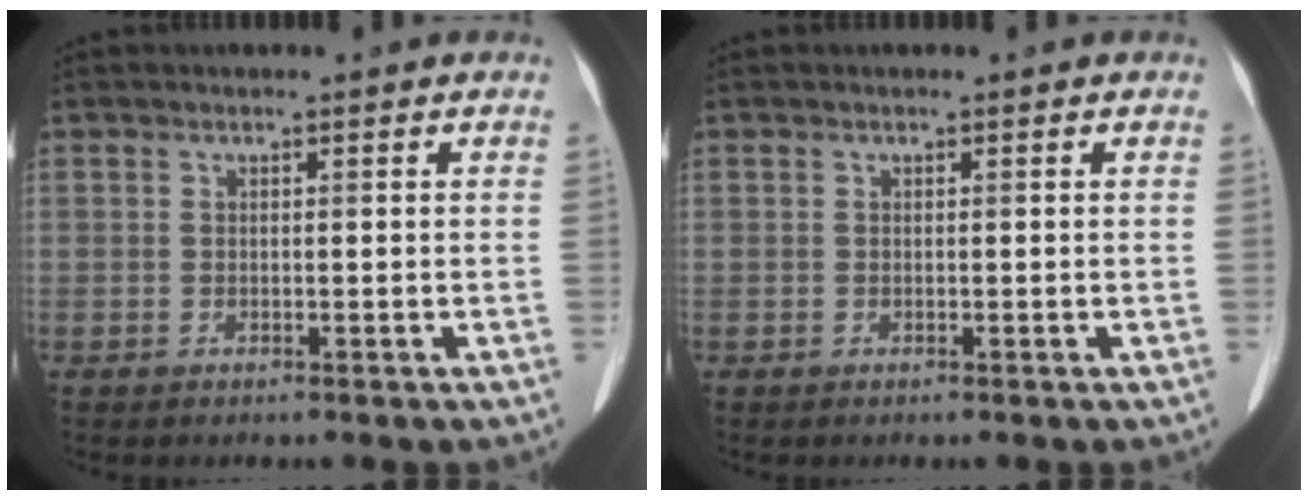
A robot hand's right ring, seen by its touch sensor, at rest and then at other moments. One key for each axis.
{"total": 0.0}